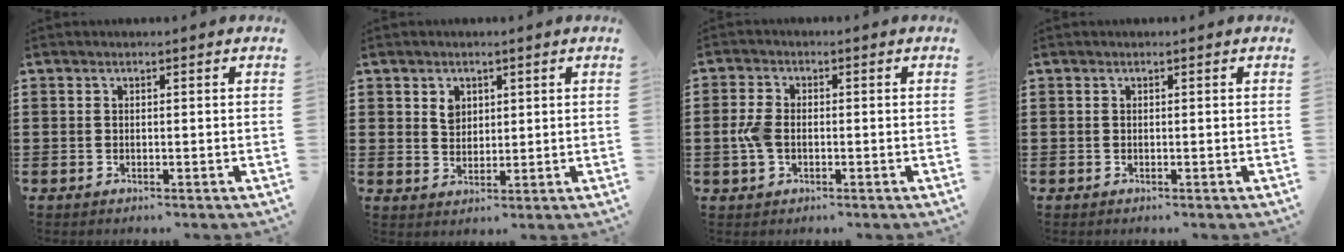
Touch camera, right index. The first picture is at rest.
{"total": 2.8, "force": [1.5, 2.1, 1.1], "torque": [-0.020, 0.004, 0.026]}
{"total": 3.8, "force": [-0.5, 2.4, 2.9], "torque": [-0.078, -0.002, -0.016]}
{"total": 0.0}